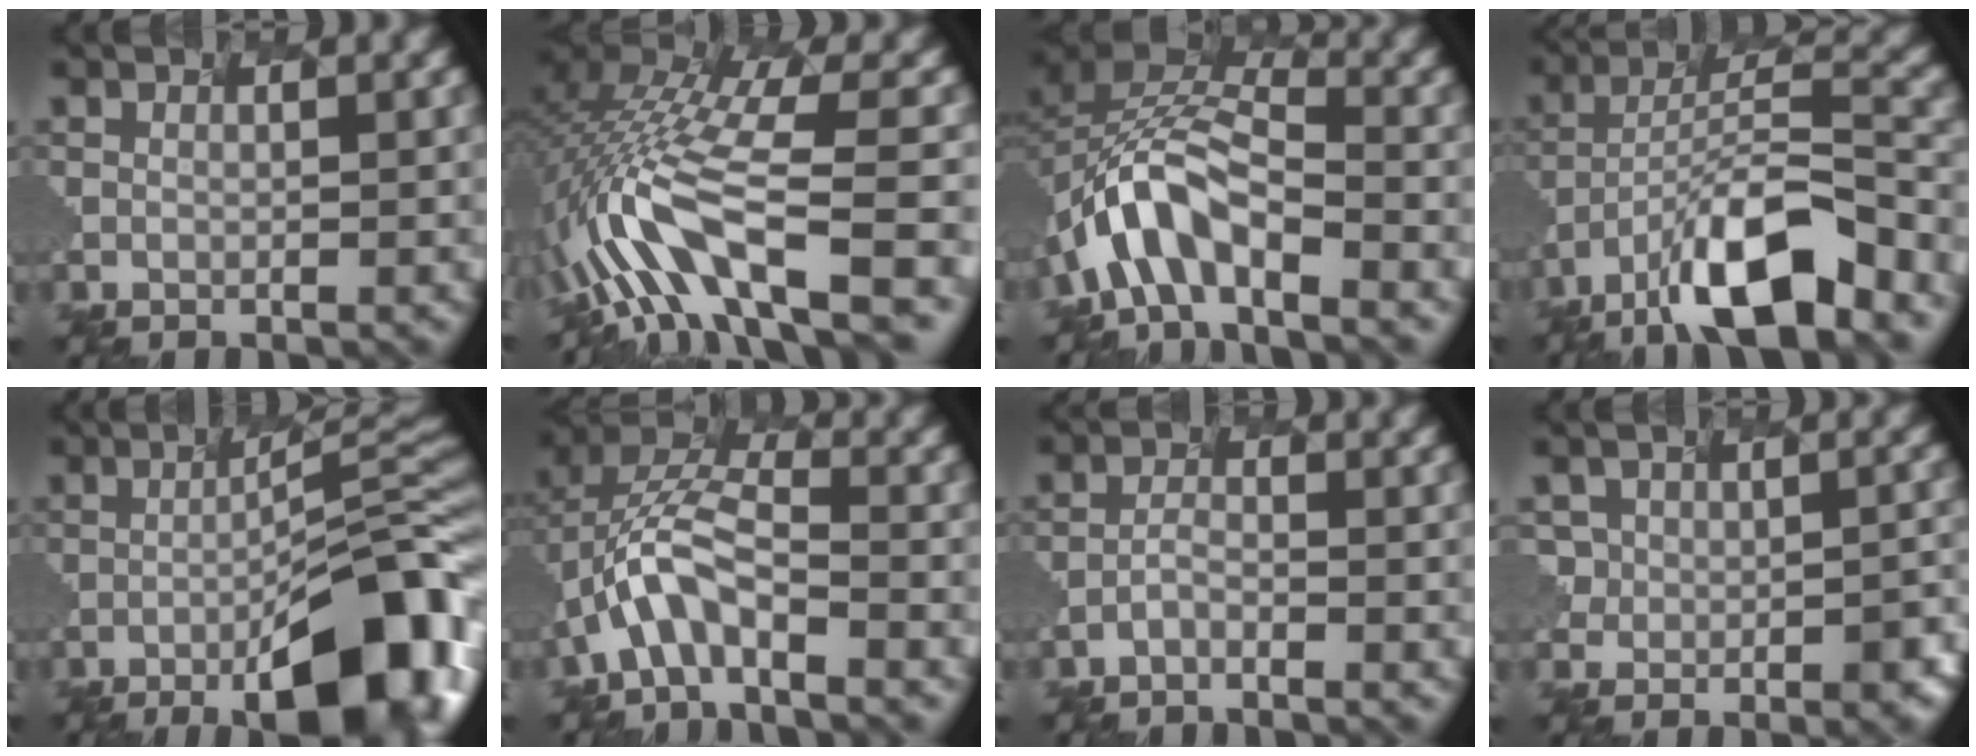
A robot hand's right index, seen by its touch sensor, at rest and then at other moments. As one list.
[{"total": 10.2, "force": [-4.0, 3.1, 8.8], "torque": [-0.198, 0.015, -0.034]}, {"total": 7.5, "force": [-5.4, 2.8, 4.3], "torque": [-0.107, 0.008, -0.072]}, {"total": 11.4, "force": [-9.1, 1.8, 6.5], "torque": [-0.124, 0.011, -0.136]}, {"total": 12.0, "force": [-4.6, 2.8, 10.7], "torque": [-0.140, -0.003, -0.038]}, {"total": 5.4, "force": [-3.8, 1.2, 3.6], "torque": [-0.103, 0.016, -0.049]}, {"total": 2.8, "force": [-2.7, -0.8, -0.4], "torque": [-0.007, 0.003, -0.027]}, {"total": 2.7, "force": [-0.8, 1.7, 1.9], "torque": [-0.040, -0.011, 0.025]}]